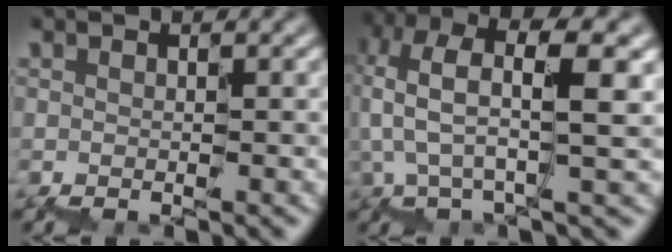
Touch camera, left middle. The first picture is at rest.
{"total": 6.4, "force": [2.0, 1.9, 5.7], "torque": [-0.111, 0.018, 0.033]}